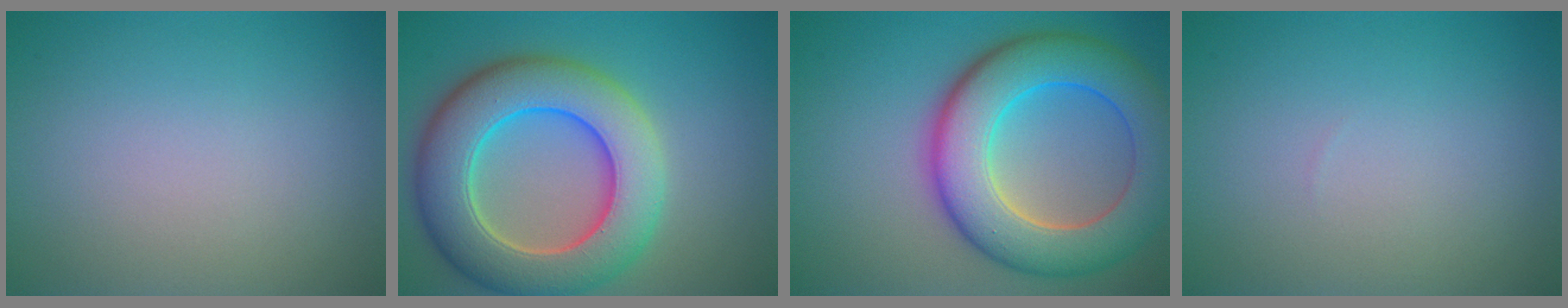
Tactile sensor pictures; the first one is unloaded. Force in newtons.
{"total": 10.5, "press": 10.5, "slide": 0.7}
{"total": 10.2, "press": 10.2, "slide": 0.4}
{"total": 0.0}